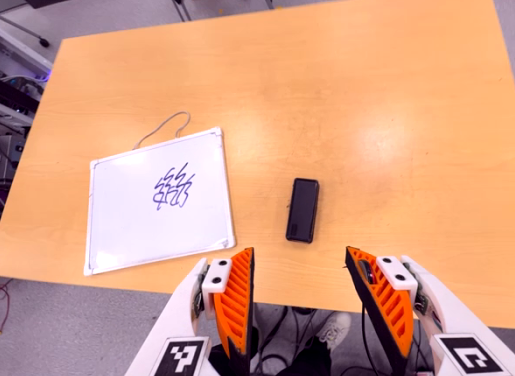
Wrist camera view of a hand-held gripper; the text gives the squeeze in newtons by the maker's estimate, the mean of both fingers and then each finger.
{"total": 0.0}